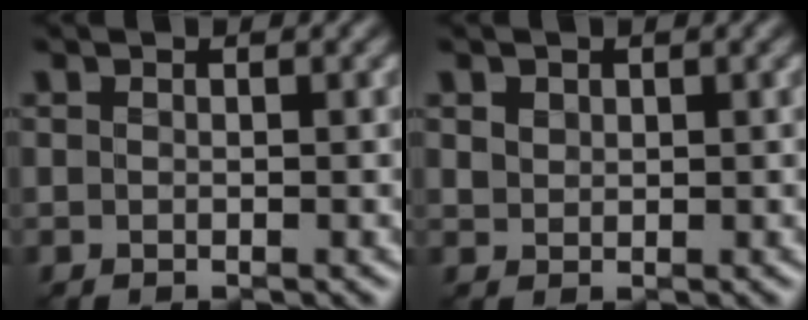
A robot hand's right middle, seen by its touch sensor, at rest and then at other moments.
{"total": 1.0, "force": [0.6, 0.8, 0.3], "torque": [-0.007, -0.003, 0.013]}